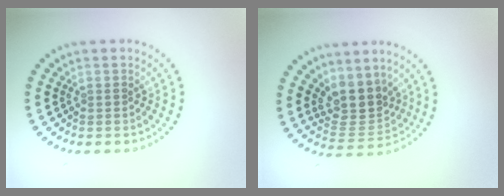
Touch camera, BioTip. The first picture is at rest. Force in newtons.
{"total": 4.1, "press": 3.6, "slide": 2.0}